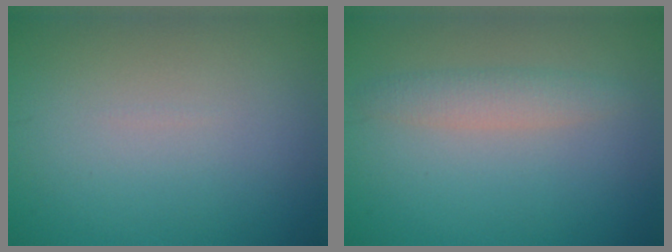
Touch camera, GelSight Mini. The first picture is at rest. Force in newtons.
{"total": 2.2, "press": 2.2, "slide": 0.1}